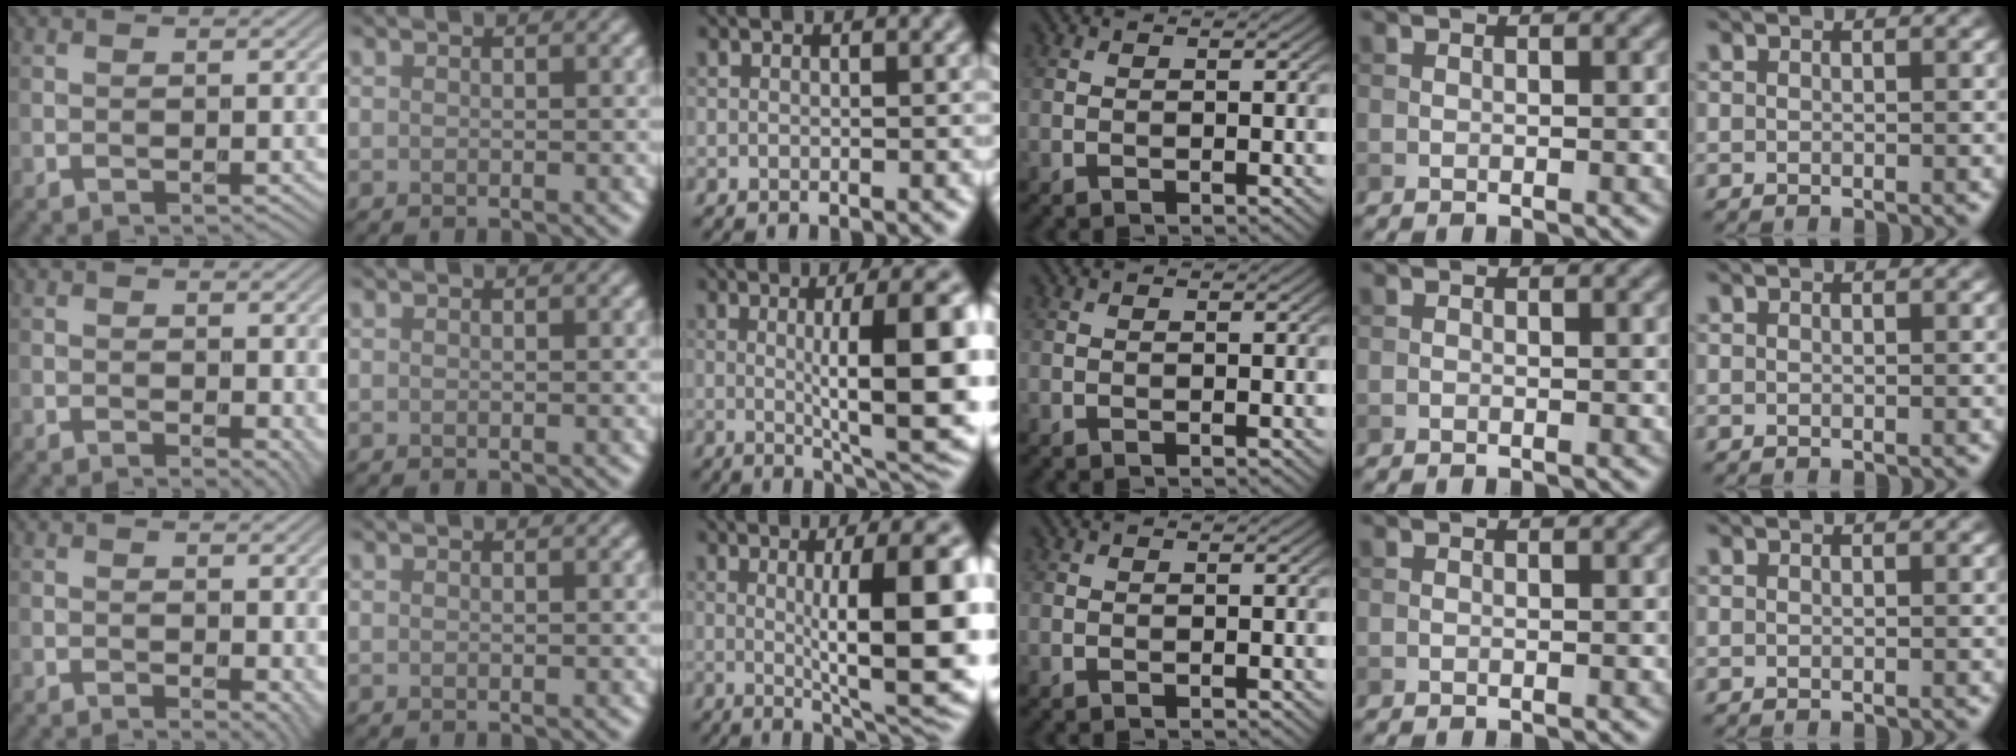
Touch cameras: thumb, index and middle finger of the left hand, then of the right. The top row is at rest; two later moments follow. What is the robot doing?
{"motion": "unscrew", "object": "dispenser bottle"}